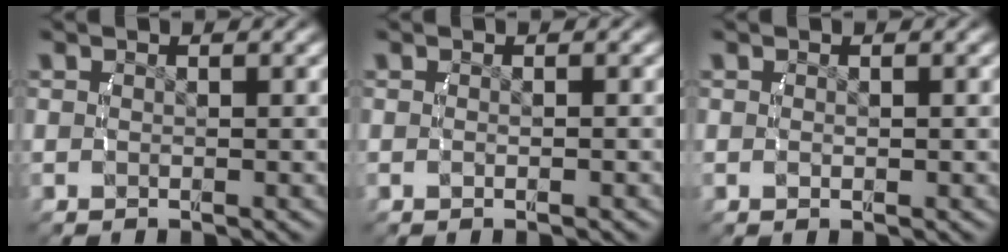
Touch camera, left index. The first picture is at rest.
{"total": 0.7, "force": [-0.4, 0.3, 0.5], "torque": [-0.014, -0.002, -0.007]}
{"total": 0.9, "force": [0.0, 0.8, 0.5], "torque": [-0.020, -0.008, 0.003]}